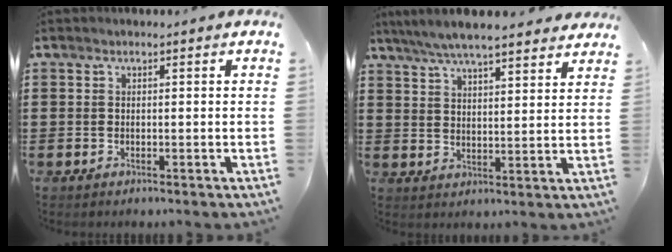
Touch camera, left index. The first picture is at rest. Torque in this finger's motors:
{"motor_torque": [1.30, -0.84, 0.76, 0.21]}